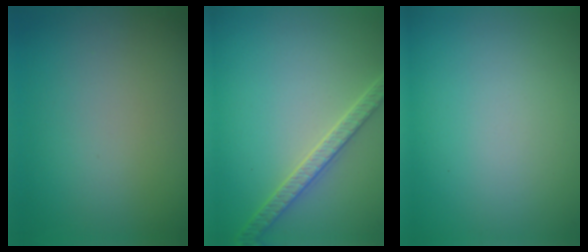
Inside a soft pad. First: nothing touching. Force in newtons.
{"total": 3.1, "press": 2.9, "slide": 0.9}
{"total": 0.0}